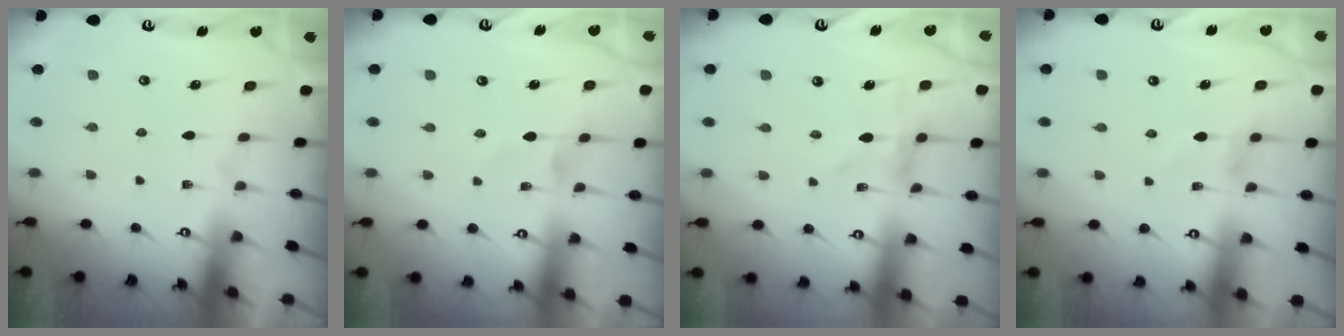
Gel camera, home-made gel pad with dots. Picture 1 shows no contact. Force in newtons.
{"total": 0.0}
{"total": 2.6, "press": 2.6, "slide": 0.3}
{"total": 1.1, "press": 1.0, "slide": 0.4}